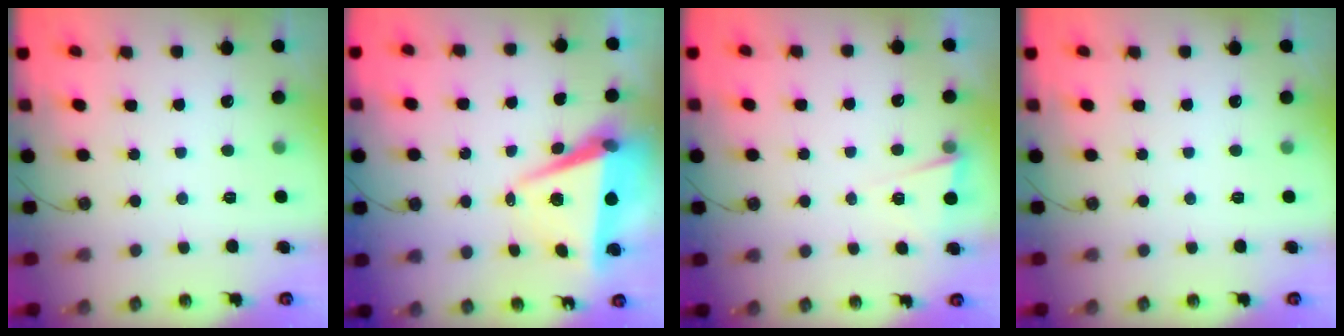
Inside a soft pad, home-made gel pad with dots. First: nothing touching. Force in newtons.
{"total": 7.8, "press": 6.6, "slide": 4.1}
{"total": 2.9, "press": 2.6, "slide": 1.3}
{"total": 0.0}